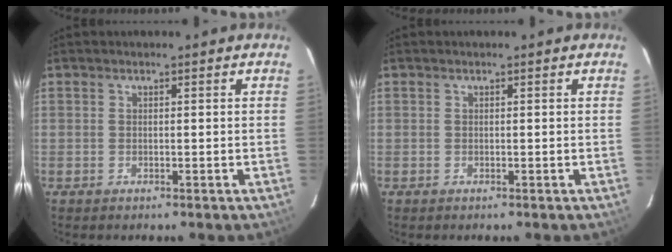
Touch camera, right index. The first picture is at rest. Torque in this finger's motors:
{"motor_torque": [0.00, 0.00, 0.00, 0.00]}